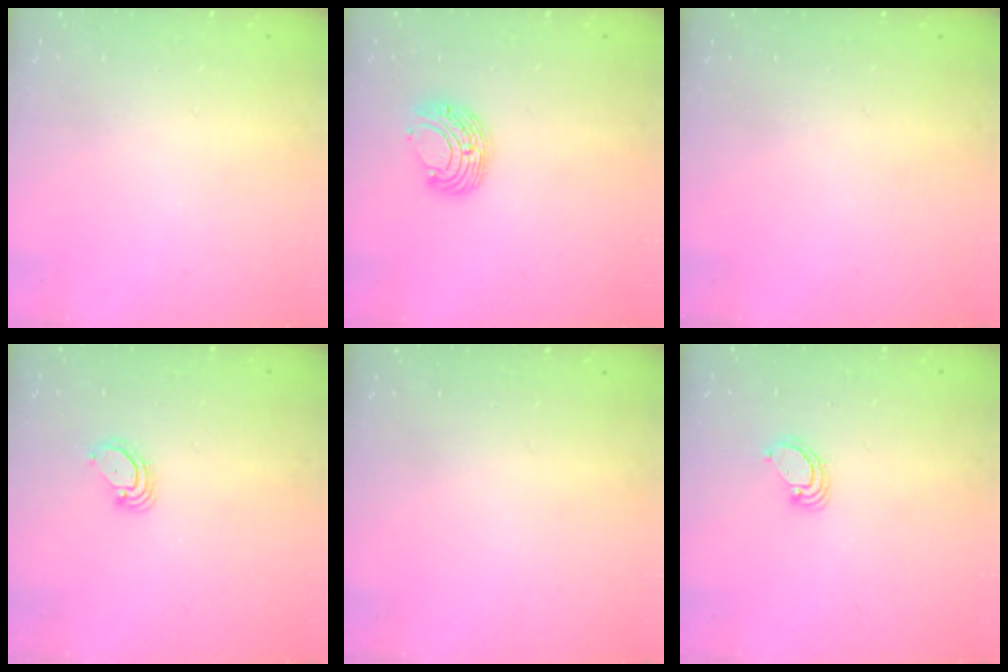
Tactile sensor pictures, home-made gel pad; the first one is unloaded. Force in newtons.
{"total": 8.2, "press": 8.2, "slide": 0.6}
{"total": 0.0}
{"total": 3.1, "press": 3.1, "slide": 0.2}
{"total": 0.0}
{"total": 3.9, "press": 3.9, "slide": 0.3}